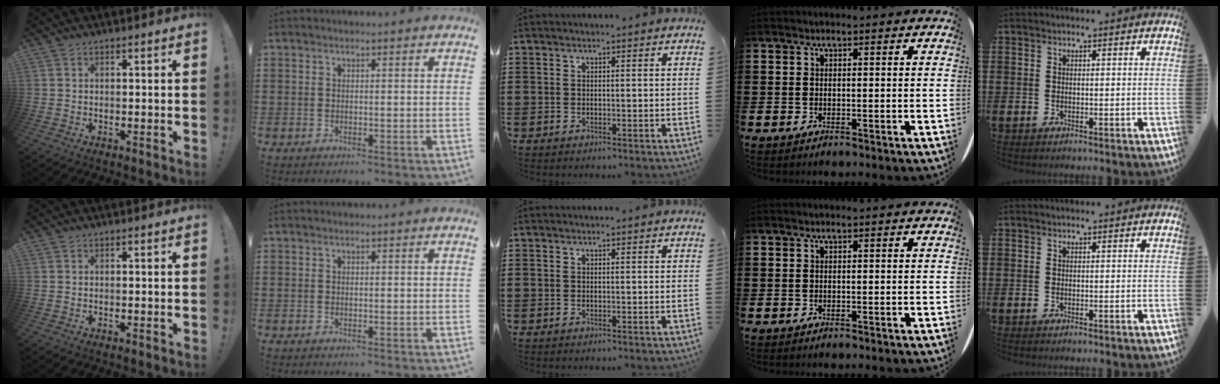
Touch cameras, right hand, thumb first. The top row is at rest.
{}